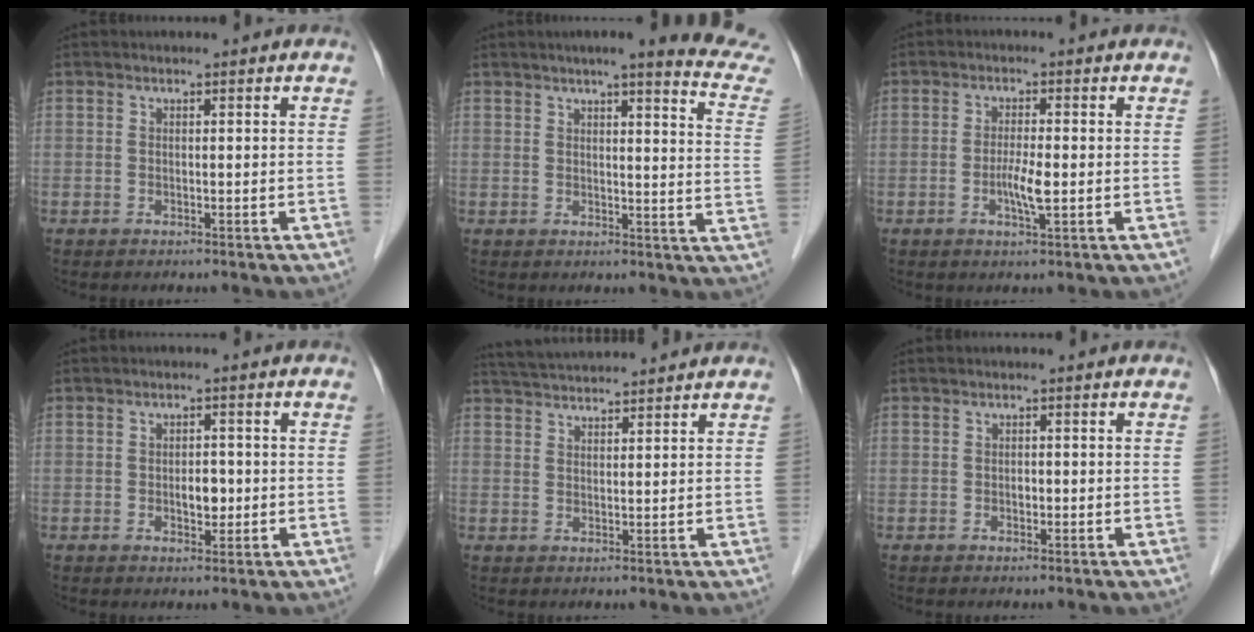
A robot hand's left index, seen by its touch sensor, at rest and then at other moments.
{"total": 16.1, "force": [14.6, -0.4, 6.7], "torque": [-0.076, -0.070, 0.149]}
{"total": 3.6, "force": [-1.0, 0.3, 3.4], "torque": [-0.069, -0.009, -0.018]}
{"total": 2.8, "force": [-0.6, 1.6, 2.2], "torque": [-0.033, -0.002, -0.006]}
{"total": 8.3, "force": [8.0, -0.1, 2.4], "torque": [-0.049, 0.032, 0.127]}
{"total": 0.7, "force": [-0.3, 0.4, 0.4], "torque": [-0.008, -0.002, -0.007]}